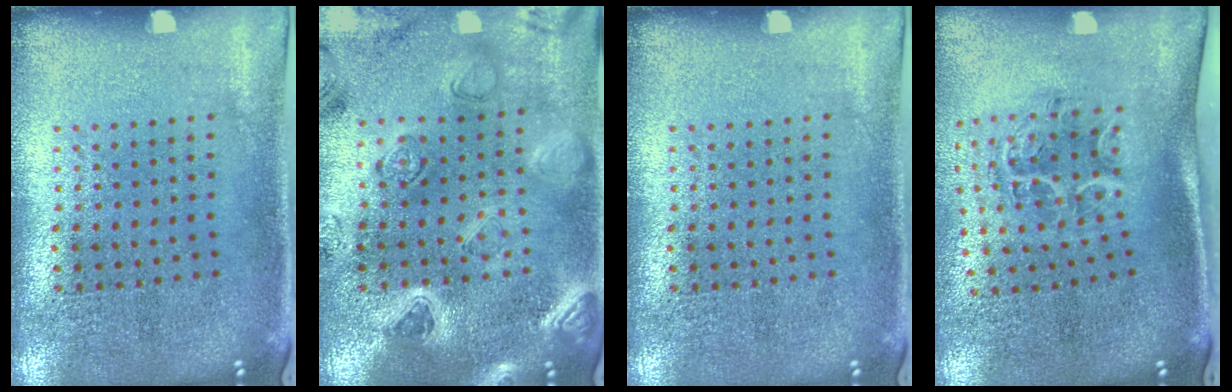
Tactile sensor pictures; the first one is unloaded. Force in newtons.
{"total": 2.3, "press": 2.3, "slide": 0.3}
{"total": 0.0}
{"total": 1.3, "press": 1.2, "slide": 0.4}